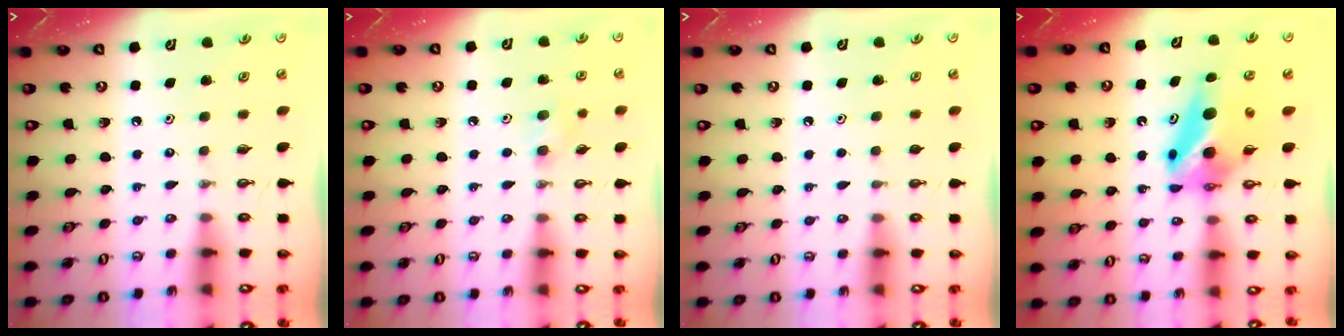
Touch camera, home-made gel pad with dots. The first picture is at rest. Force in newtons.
{"total": 7.9, "press": 7.0, "slide": 3.6}
{"total": 0.0}
{"total": 9.2, "press": 6.0, "slide": 6.9}